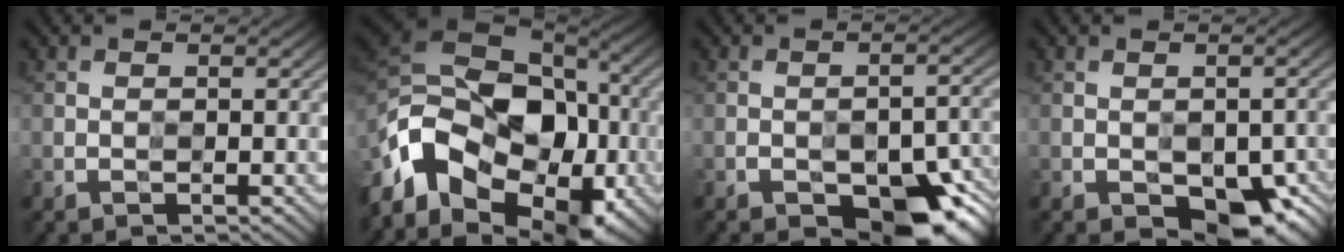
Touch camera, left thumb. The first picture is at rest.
{"total": 17.7, "force": [-6.9, 12.0, 11.1], "torque": [-0.249, -0.017, -0.114]}
{"total": 13.7, "force": [-9.3, 6.4, 7.7], "torque": [-0.095, -0.021, -0.120]}
{"total": 9.3, "force": [-5.0, 5.1, 5.9], "torque": [-0.089, -0.019, -0.062]}